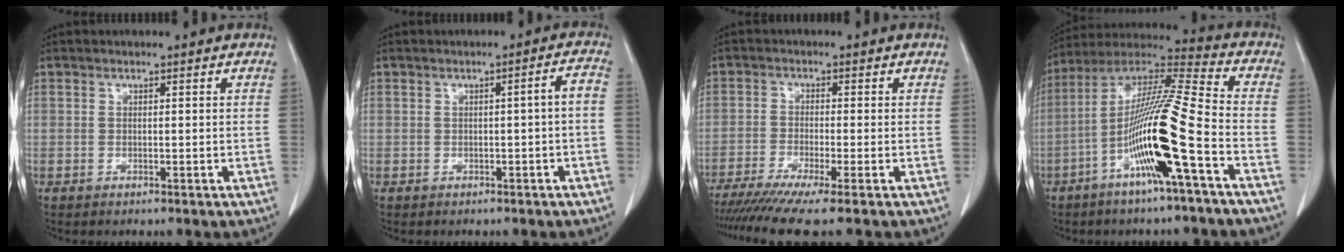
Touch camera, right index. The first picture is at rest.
{"total": 2.4, "force": [-0.6, 0.0, 2.3], "torque": [-0.028, 0.005, -0.008]}
{"total": 10.0, "force": [-7.9, -1.0, 6.0], "torque": [-0.086, -0.023, -0.125]}
{"total": 16.2, "force": [-5.6, -0.5, 15.2], "torque": [-0.289, 0.002, -0.112]}